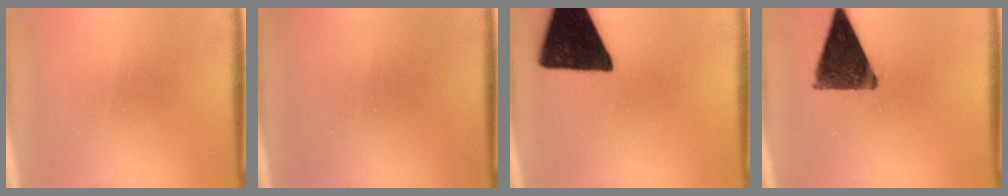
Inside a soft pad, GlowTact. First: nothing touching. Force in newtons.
{"total": 0.0}
{"total": 17.6}
{"total": 12.8}